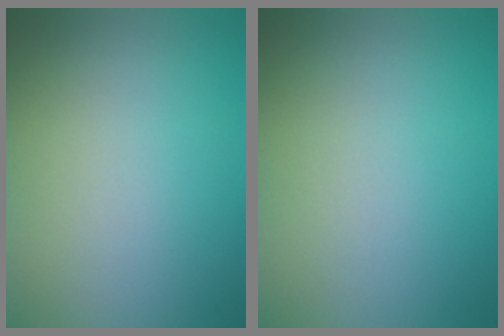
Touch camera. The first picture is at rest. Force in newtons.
{"total": 0.0}